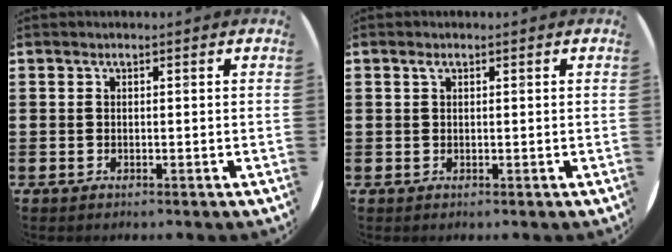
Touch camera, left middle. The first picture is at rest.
{"total": 0.7, "force": [0.4, 0.4, 0.5], "torque": [-0.003, -0.001, 0.006]}